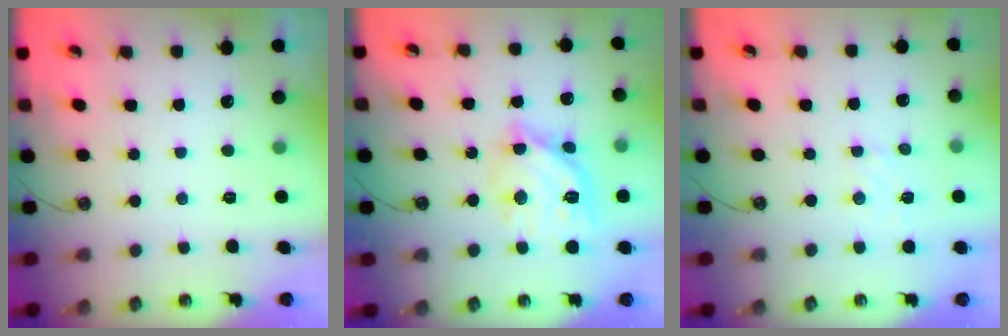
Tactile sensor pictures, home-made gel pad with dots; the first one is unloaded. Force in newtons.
{"total": 16.5, "press": 16.5, "slide": 1.3}
{"total": 3.4, "press": 3.4, "slide": 0.5}